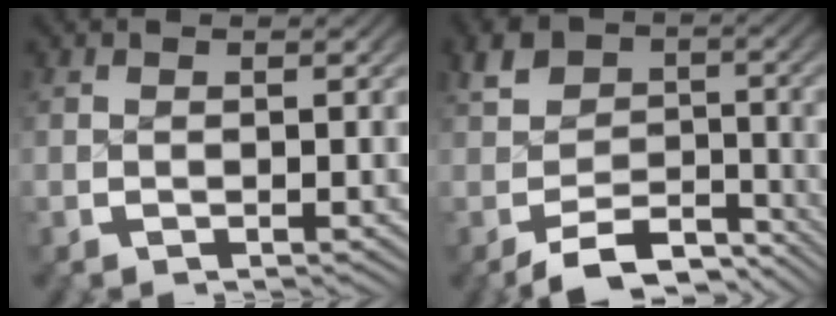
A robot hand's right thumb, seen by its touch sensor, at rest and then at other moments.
{"total": 6.9, "force": [-4.5, 4.3, 2.9], "torque": [-0.040, -0.024, -0.068]}